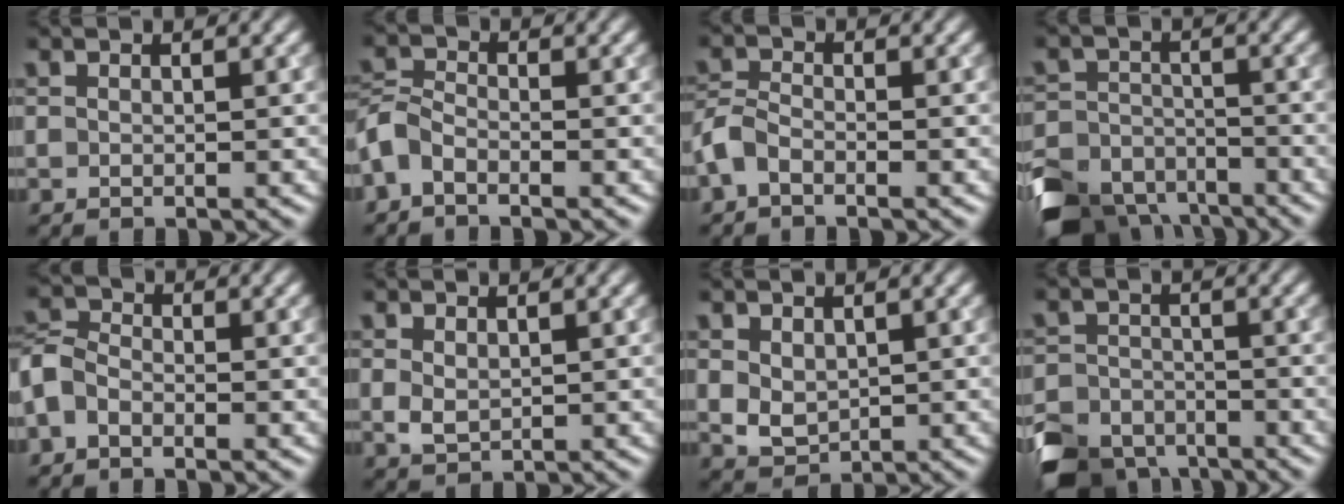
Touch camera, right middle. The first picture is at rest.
{"total": 2.9, "force": [-1.7, 1.5, 1.8], "torque": [-0.042, 0.003, -0.048]}
{"total": 2.5, "force": [-1.4, 1.2, 1.6], "torque": [-0.039, 0.003, -0.041]}
{"total": 8.6, "force": [-6.8, 4.4, 2.7], "torque": [-0.045, -0.011, -0.129]}
{"total": 3.4, "force": [-1.5, 2.2, 2.1], "torque": [-0.046, 0.008, -0.045]}
{"total": 1.5, "force": [0.4, 1.0, 1.0], "torque": [-0.022, -0.002, 0.013]}
{"total": 2.5, "force": [0.7, 1.8, 1.5], "torque": [-0.033, -0.005, 0.019]}
{"total": 6.8, "force": [-5.5, 3.5, 1.8], "torque": [-0.026, -0.008, -0.107]}